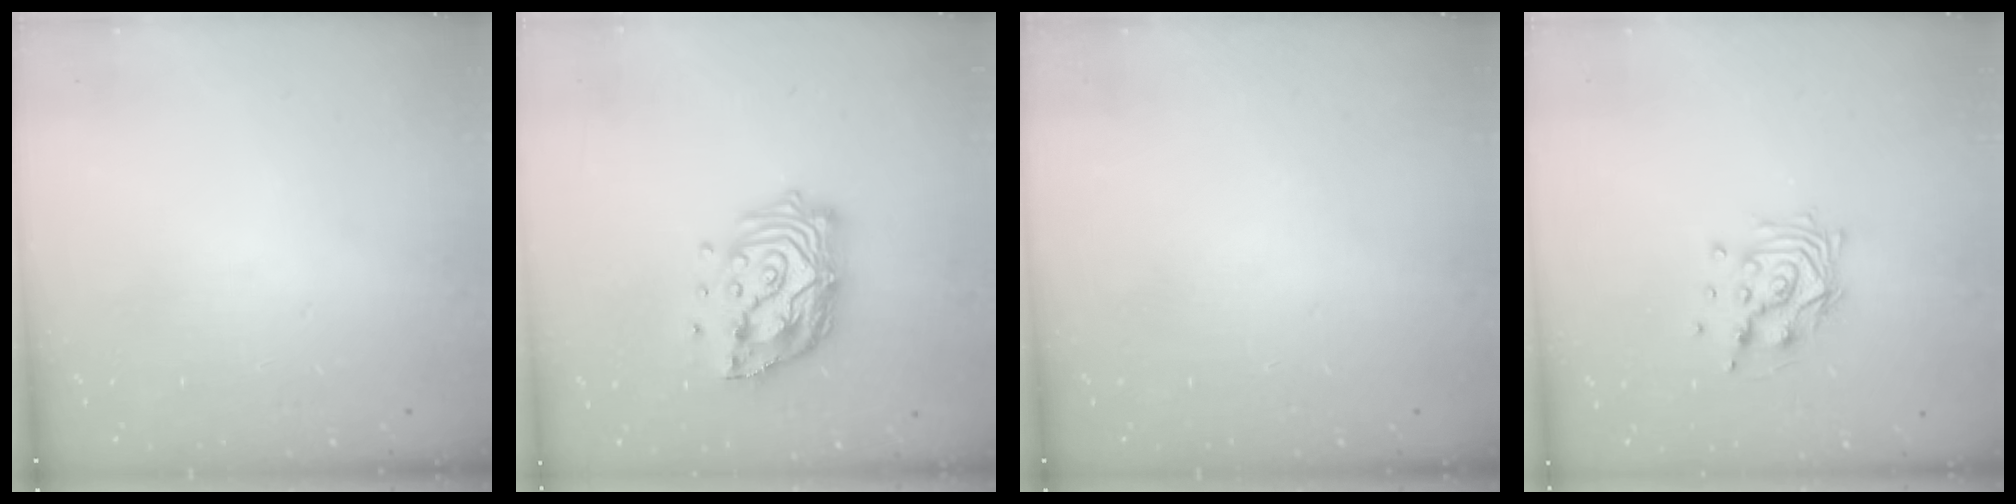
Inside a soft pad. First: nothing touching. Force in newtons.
{"total": 17.0, "press": 16.9, "slide": 1.5}
{"total": 0.0}
{"total": 10.6, "press": 10.5, "slide": 1.0}